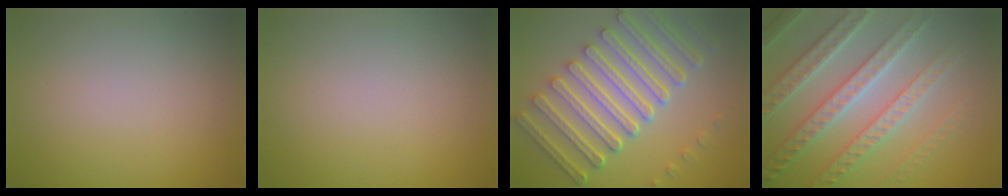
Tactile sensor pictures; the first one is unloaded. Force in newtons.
{"total": 0.0}
{"total": 7.9, "press": 6.2, "slide": 5.0}
{"total": 7.0, "press": 6.8, "slide": 1.7}